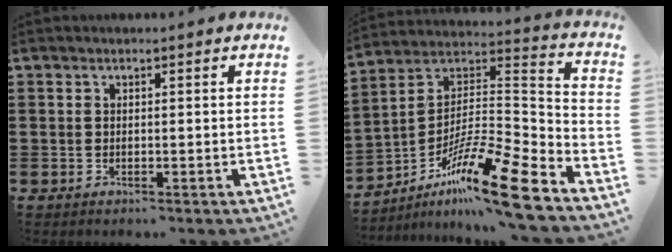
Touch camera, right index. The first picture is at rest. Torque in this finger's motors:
{"motor_torque": [0.05, 0.01, 0.70, 0.12]}